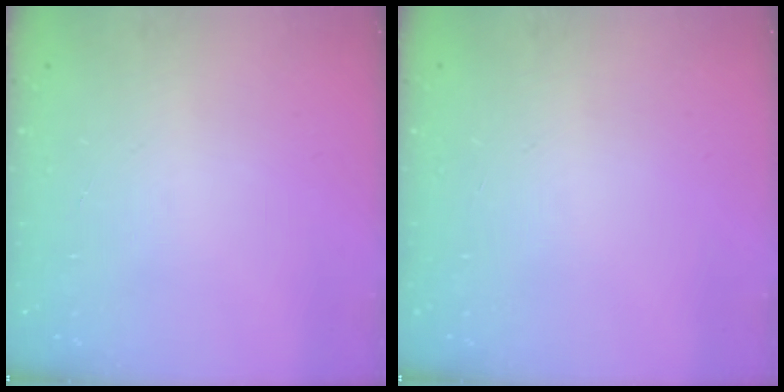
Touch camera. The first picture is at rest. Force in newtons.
{"total": 0.0}